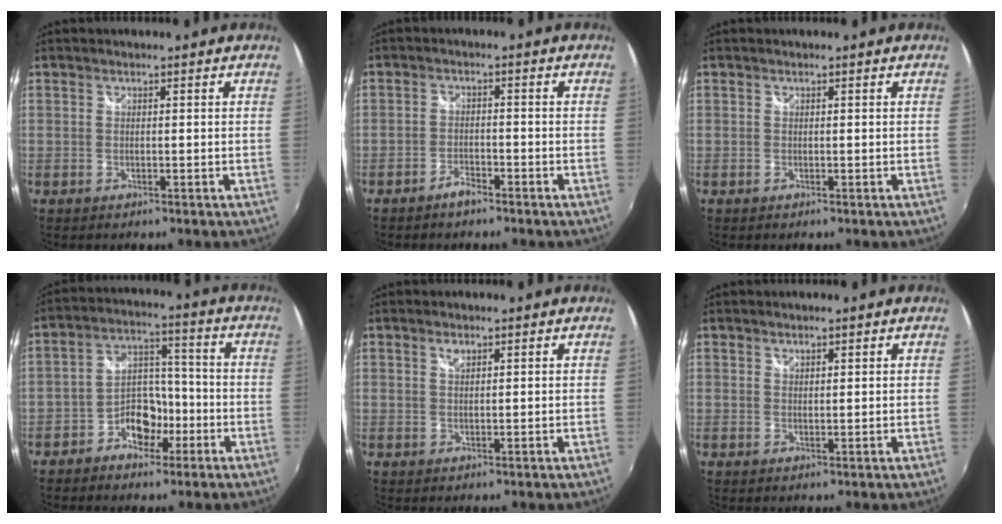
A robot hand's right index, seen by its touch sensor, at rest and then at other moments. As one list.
[{"total": 2.8, "force": [-2.4, 0.9, 1.2], "torque": [-0.034, 0.005, -0.044]}, {"total": 0.0}, {"total": 8.0, "force": [-4.4, 5.5, 3.8], "torque": [-0.063, 0.028, -0.075]}, {"total": 1.3, "force": [0.9, 0.6, 0.7], "torque": [-0.011, 0.002, 0.015]}, {"total": 1.1, "force": [1.0, 0.4, 0.3], "torque": [-0.001, -0.001, 0.017]}]